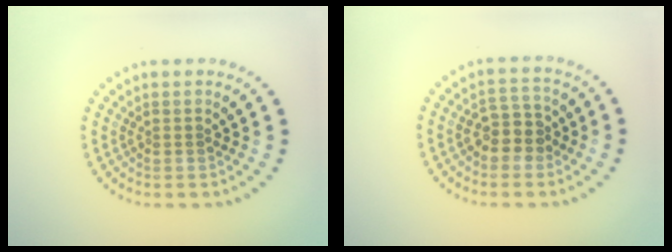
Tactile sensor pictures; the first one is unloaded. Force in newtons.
{"total": 2.8, "press": 2.7, "slide": 0.7}